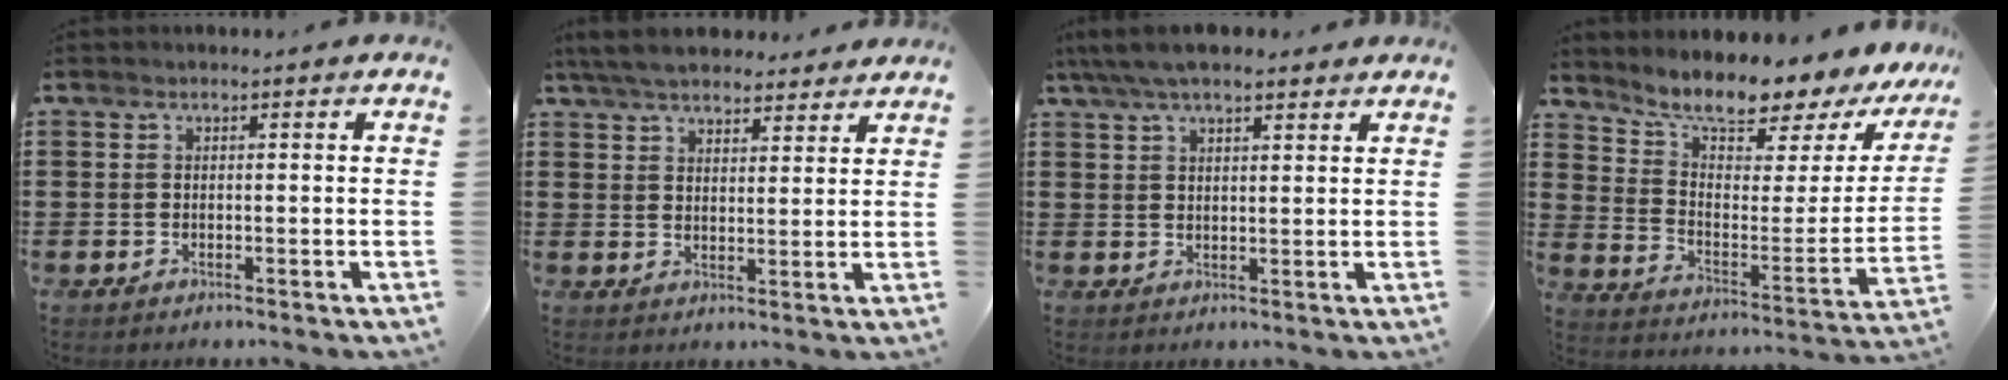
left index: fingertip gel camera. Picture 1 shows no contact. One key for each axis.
{"total": 6.2, "fx": 5.6, "fy": 1.7, "fz": 1.8, "tx": -0.055, "ty": -0.010, "tz": 0.106}
{"total": 5.9, "fx": 4.7, "fy": 2.0, "fz": 3.0, "tx": -0.071, "ty": 0.000, "tz": 0.087}
{"total": 8.2, "fx": 7.5, "fy": 1.3, "fz": 3.2, "tx": -0.077, "ty": -0.068, "tz": 0.120}